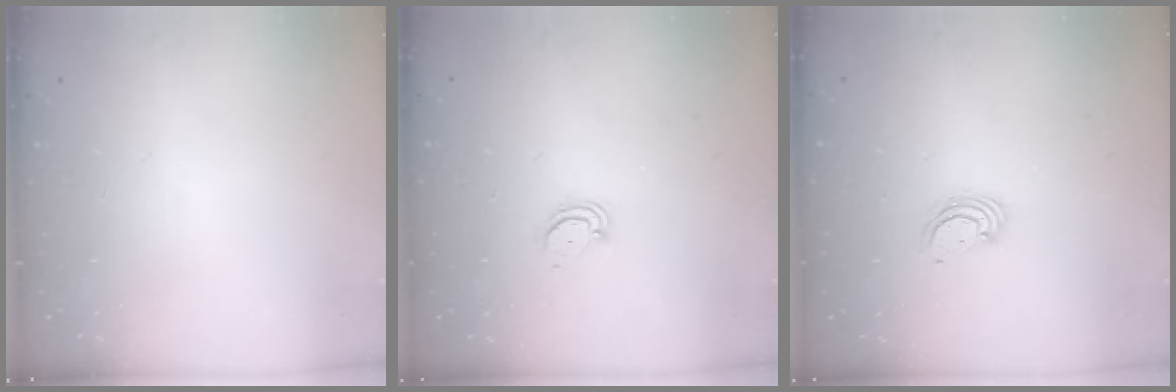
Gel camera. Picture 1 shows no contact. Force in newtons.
{"total": 2.6, "press": 2.6, "slide": 0.2}
{"total": 3.1, "press": 3.1, "slide": 0.3}